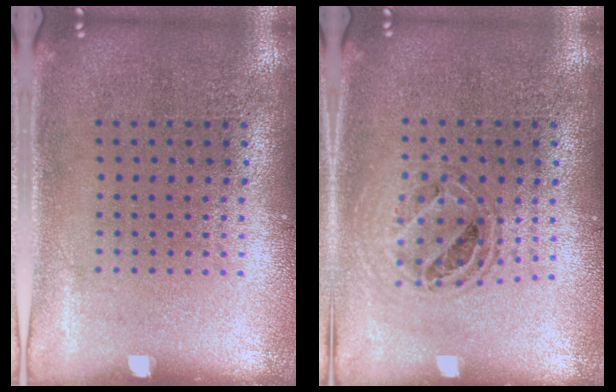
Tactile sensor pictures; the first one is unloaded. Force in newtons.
{"total": 0.8, "press": 0.8, "slide": 0.1}